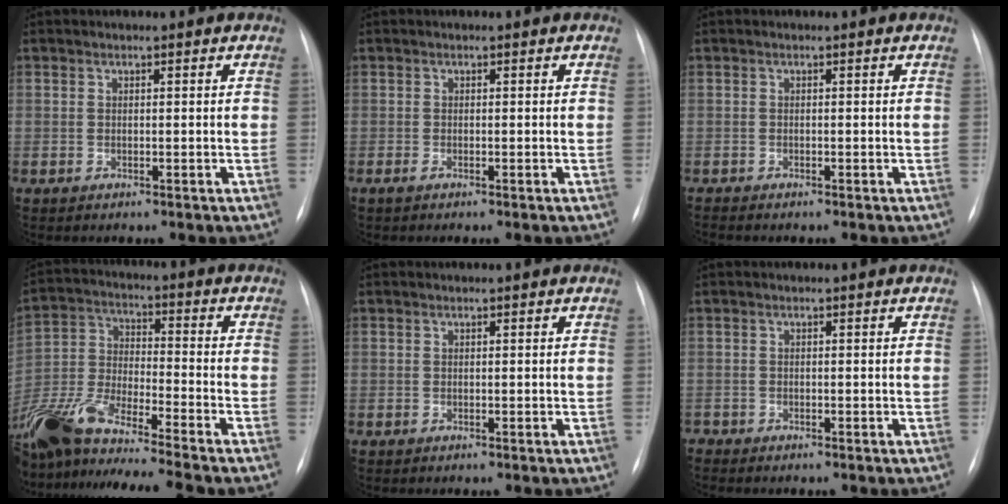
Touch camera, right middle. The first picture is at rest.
{"total": 0.7, "force": [-0.5, 0.1, 0.5], "torque": [-0.013, -0.002, -0.010]}
{"total": 0.8, "force": [-0.8, -0.1, 0.2], "torque": [-0.004, -0.003, -0.013]}
{"total": 18.3, "force": [-15.5, -0.2, 9.7], "torque": [-0.225, -0.025, -0.288]}
{"total": 0.0}
{"total": 0.5, "force": [-0.5, -0.1, -0.2], "torque": [0.003, -0.001, -0.012]}